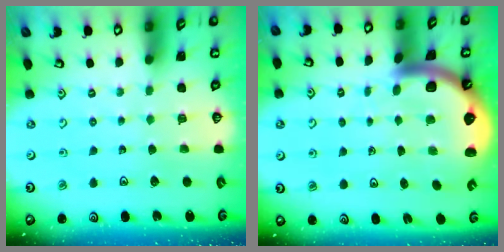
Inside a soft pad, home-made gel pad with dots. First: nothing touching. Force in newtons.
{"total": 5.9, "press": 5.8, "slide": 0.7}